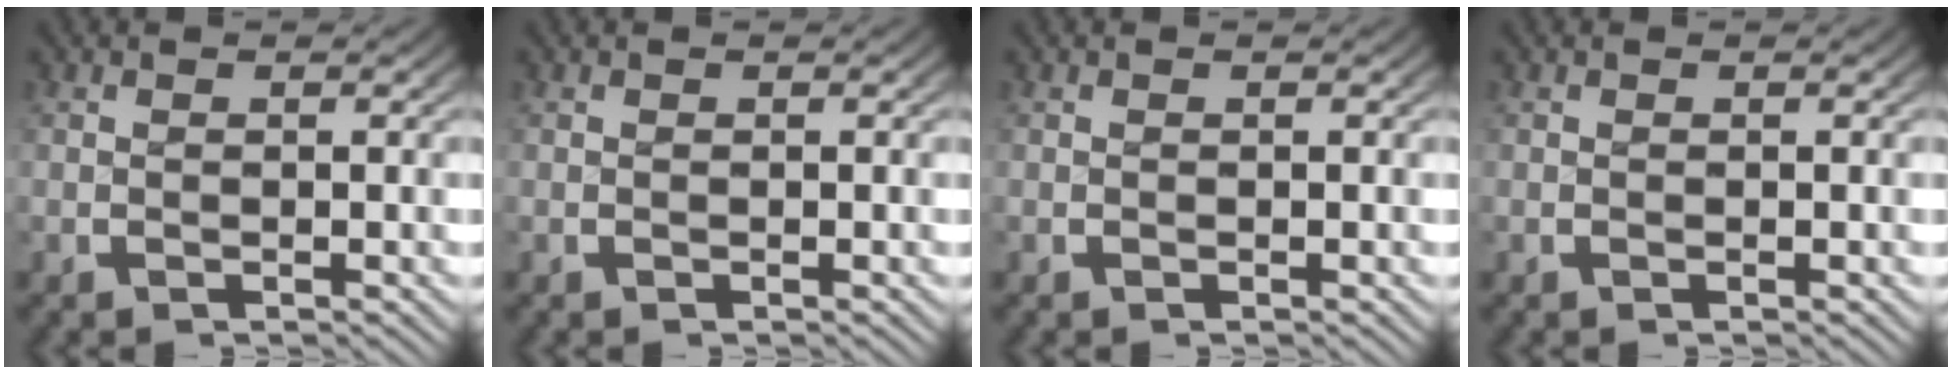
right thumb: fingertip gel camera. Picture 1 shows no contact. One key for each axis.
{"total": 0.0}
{"total": 0.0}
{"total": 0.0}